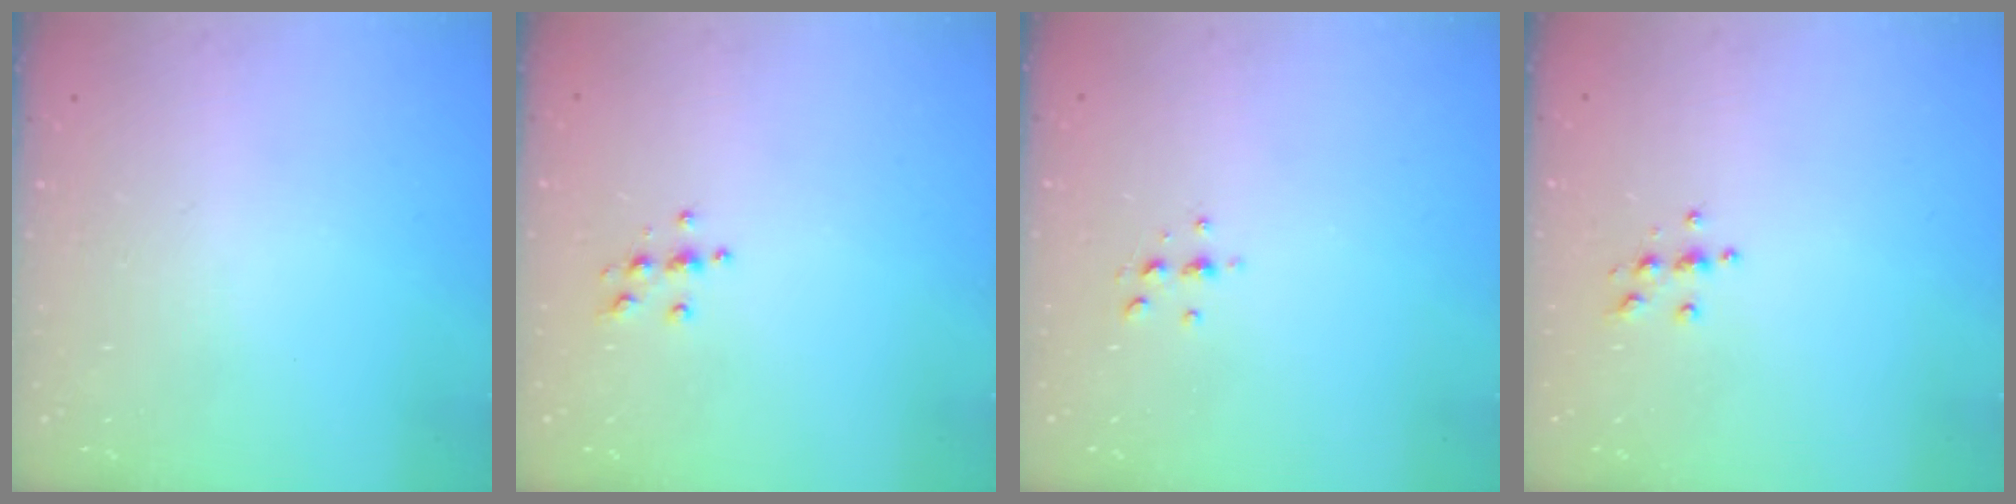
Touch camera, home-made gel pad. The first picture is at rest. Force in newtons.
{"total": 3.9, "press": 3.8, "slide": 0.4}
{"total": 3.3, "press": 3.2, "slide": 0.4}
{"total": 3.6, "press": 3.6, "slide": 0.4}